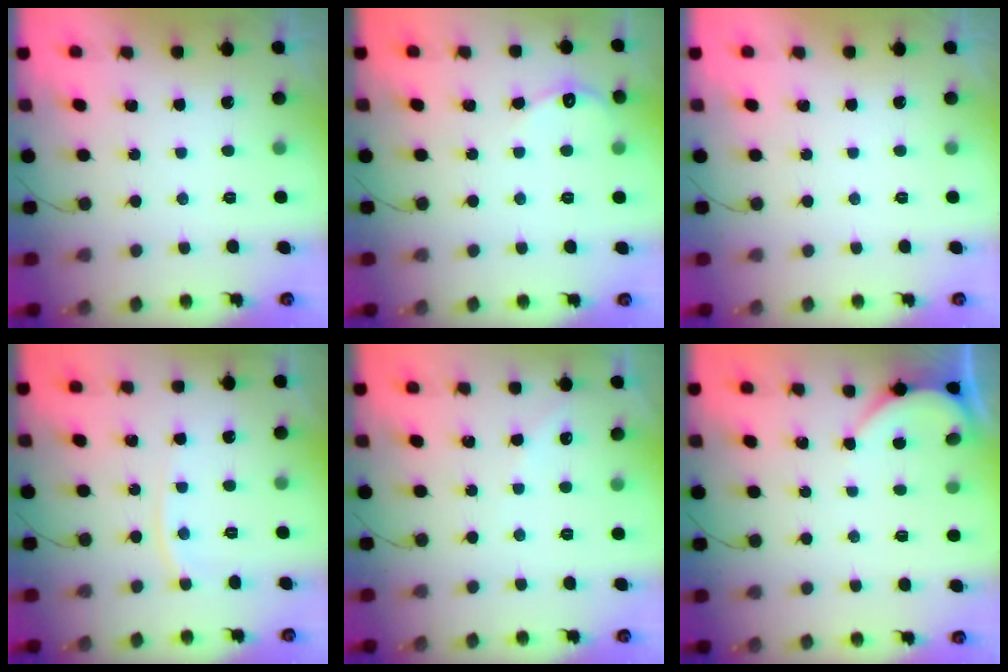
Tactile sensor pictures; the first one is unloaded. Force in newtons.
{"total": 3.8, "press": 3.8, "slide": 0.5}
{"total": 0.0}
{"total": 5.0, "press": 5.0, "slide": 0.7}
{"total": 2.2, "press": 2.2, "slide": 0.4}
{"total": 2.7, "press": 2.7, "slide": 0.1}